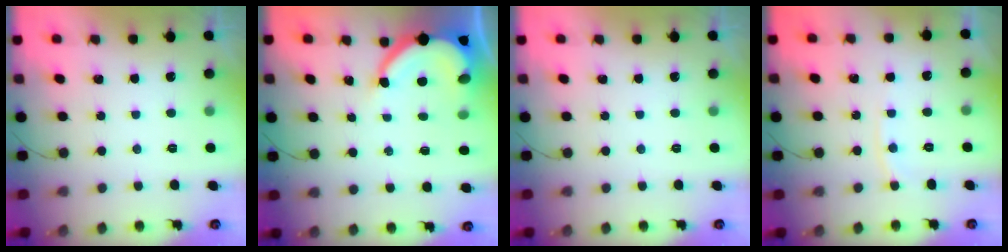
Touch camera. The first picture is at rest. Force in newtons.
{"total": 9.2, "press": 9.2, "slide": 1.0}
{"total": 0.0}
{"total": 4.1, "press": 4.1, "slide": 0.6}